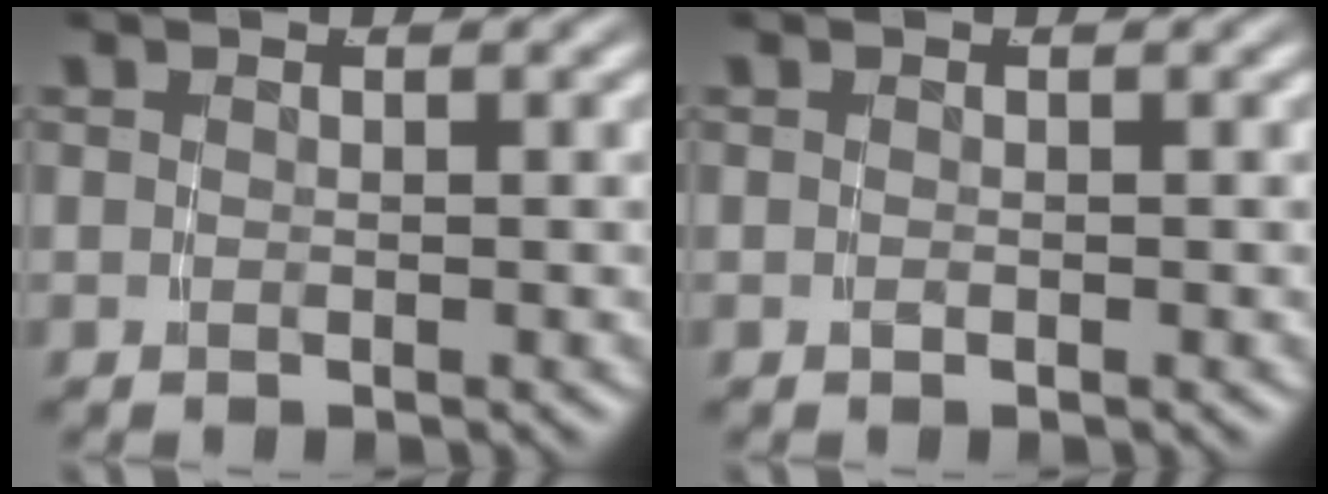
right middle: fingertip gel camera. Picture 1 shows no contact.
{"total": 0.0}